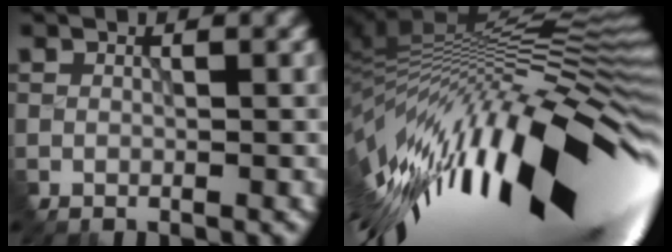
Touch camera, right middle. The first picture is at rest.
{"total": 17.8, "force": [-2.9, 5.9, 16.5], "torque": [-0.279, -0.005, -0.054]}